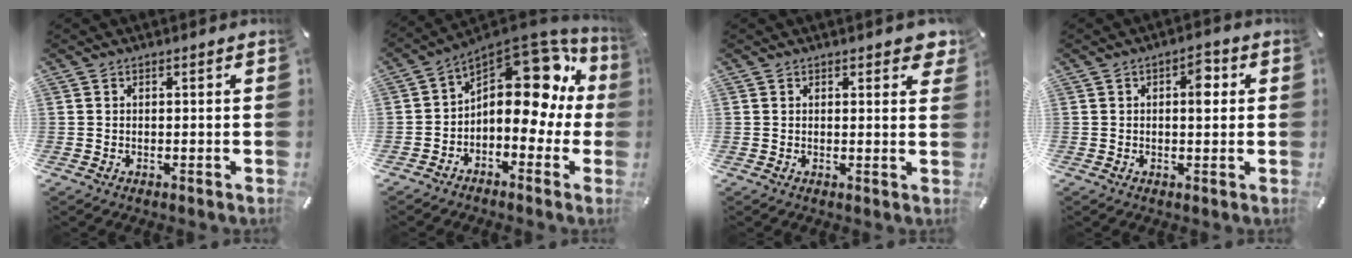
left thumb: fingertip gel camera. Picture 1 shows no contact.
{"total": 18.2, "force": [5.3, 11.2, 13.2], "torque": [-0.160, -0.043, 0.091]}
{"total": 2.2, "force": [1.7, 0.9, 1.0], "torque": [-0.009, -0.006, 0.028]}
{"total": 4.6, "force": [1.0, 2.3, 3.9], "torque": [-0.050, -0.004, 0.008]}